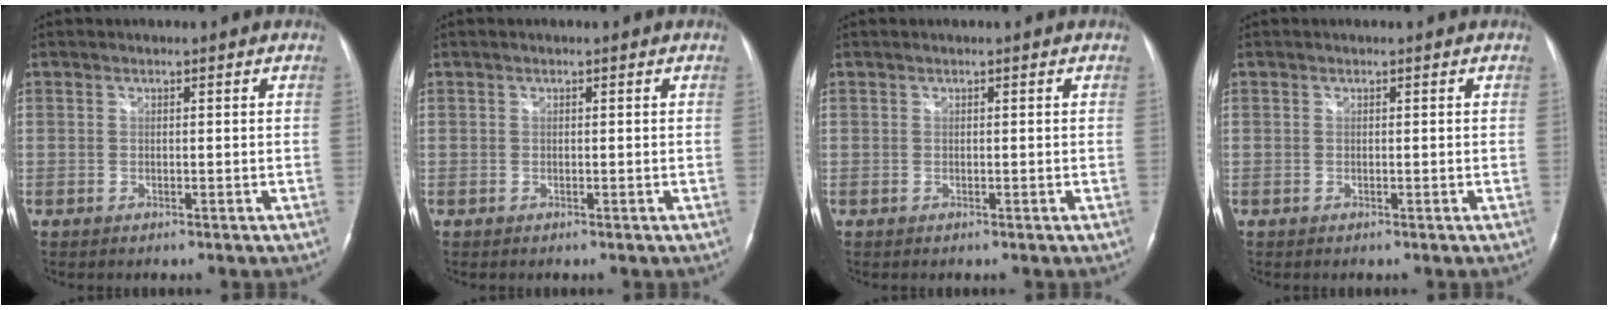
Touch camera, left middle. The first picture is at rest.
{"total": 0.0}
{"total": 0.0}
{"total": 0.0}